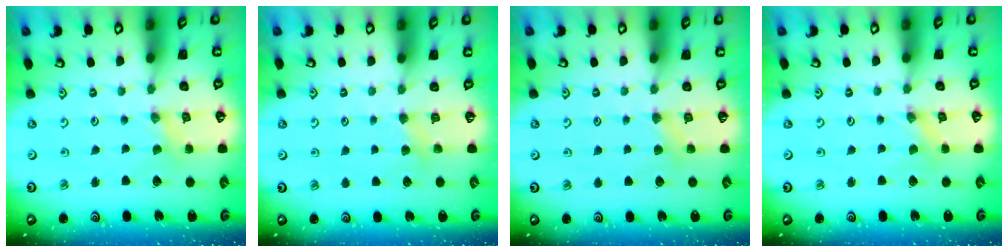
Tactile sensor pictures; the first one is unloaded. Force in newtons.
{"total": 3.5, "press": 3.5, "slide": 0.5}
{"total": 4.7, "press": 4.6, "slide": 0.6}
{"total": 1.1, "press": 1.1, "slide": 0.1}